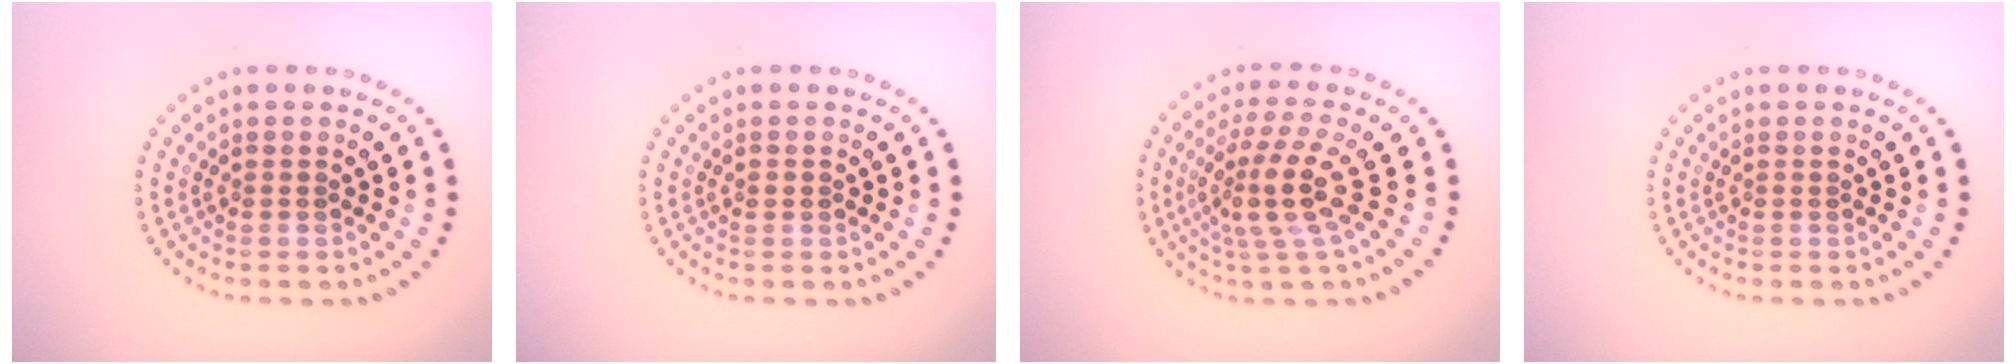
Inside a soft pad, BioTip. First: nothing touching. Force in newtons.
{"total": 0.8, "press": 0.8, "slide": 0.0}
{"total": 4.4, "press": 3.4, "slide": 2.9}
{"total": 0.0}